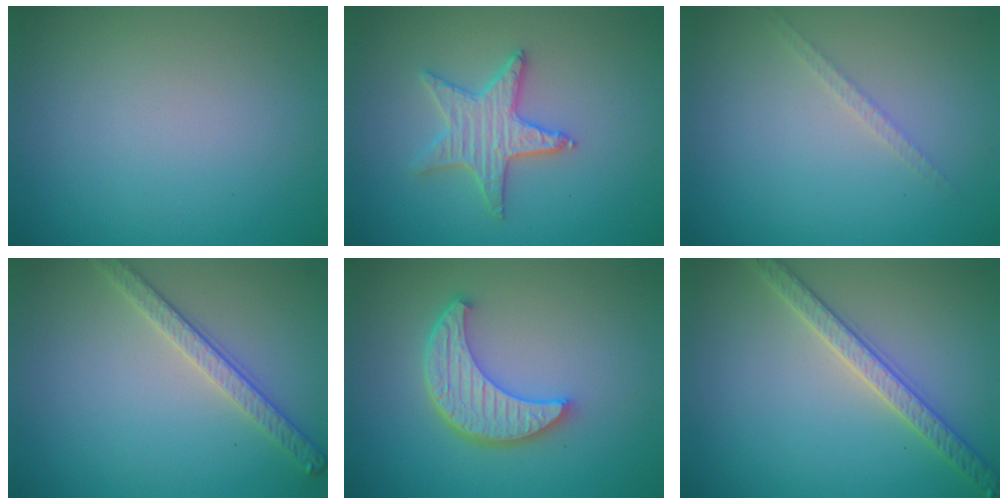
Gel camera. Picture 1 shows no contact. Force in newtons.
{"total": 3.3, "press": 3.2, "slide": 0.8}
{"total": 1.1, "press": 1.1, "slide": 0.2}
{"total": 2.8, "press": 2.7, "slide": 0.8}
{"total": 5.3, "press": 4.1, "slide": 3.4}
{"total": 3.2, "press": 3.1, "slide": 0.7}